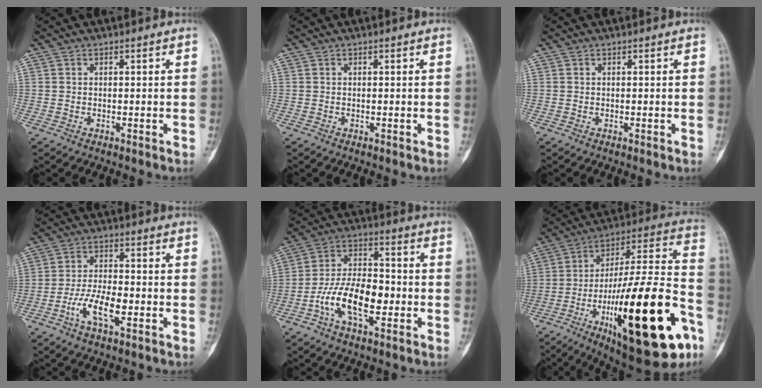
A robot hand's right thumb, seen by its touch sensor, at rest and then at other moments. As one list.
[{"total": 0.0}, {"total": 0.0}, {"total": 7.8, "force": [-3.0, 3.0, 6.5], "torque": [-0.128, 0.014, -0.057]}, {"total": 13.1, "force": [-3.9, 6.6, 10.6], "torque": [-0.186, 0.034, -0.075]}, {"total": 34.8, "force": [-13.7, 10.1, 30.3], "torque": [-0.439, 0.058, -0.201]}]